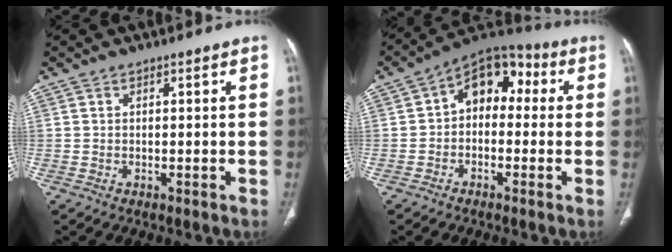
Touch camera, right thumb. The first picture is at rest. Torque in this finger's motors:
{"motor_torque": [0.65, 2.07, 1.12, -0.39, 0.01]}